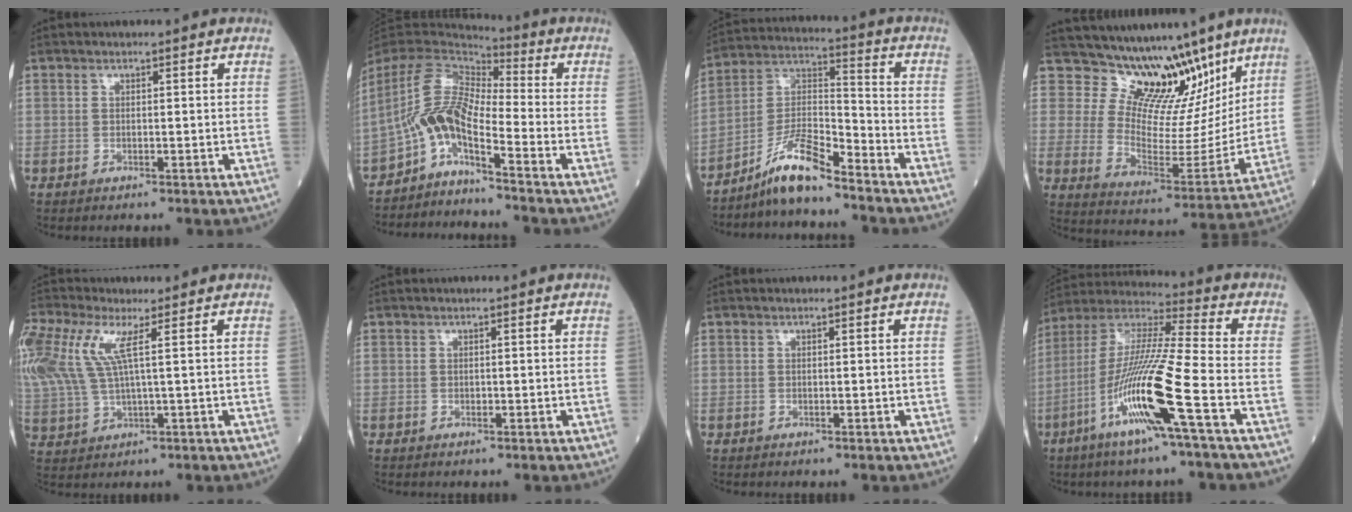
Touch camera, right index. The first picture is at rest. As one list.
[{"total": 9.1, "force": [-5.0, 1.9, 7.3], "torque": [-0.156, 0.016, -0.096]}, {"total": 9.4, "force": [-7.6, 0.9, 5.4], "torque": [-0.115, 0.010, -0.143]}, {"total": 13.9, "force": [11.6, 5.7, 5.3], "torque": [-0.087, -0.019, 0.183]}, {"total": 15.4, "force": [5.9, 5.5, 13.1], "torque": [-0.352, 0.019, 0.113]}, {"total": 0.0}, {"total": 0.0}, {"total": 16.6, "force": [-6.6, -0.7, 15.2], "torque": [-0.312, -0.015, -0.134]}]